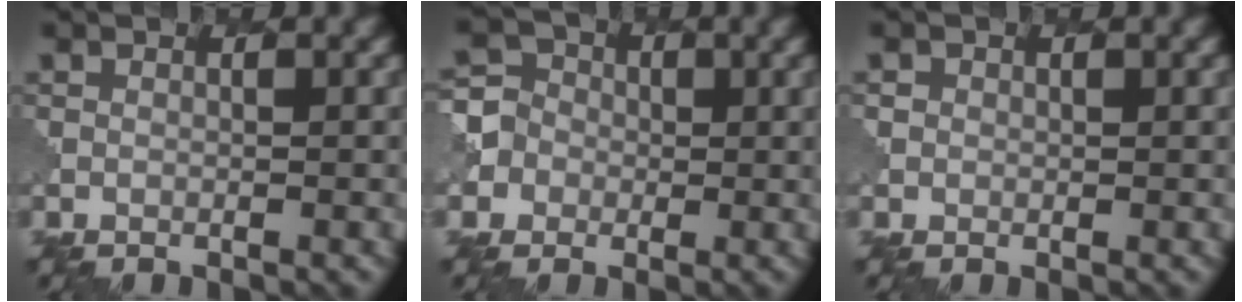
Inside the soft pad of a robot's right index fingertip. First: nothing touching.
{"total": 4.6, "force": [-1.1, 4.4, 0.5], "torque": [0.008, 0.009, -0.036]}
{"total": 1.0, "force": [0.2, 0.9, -0.1], "torque": [0.005, -0.005, 0.006]}